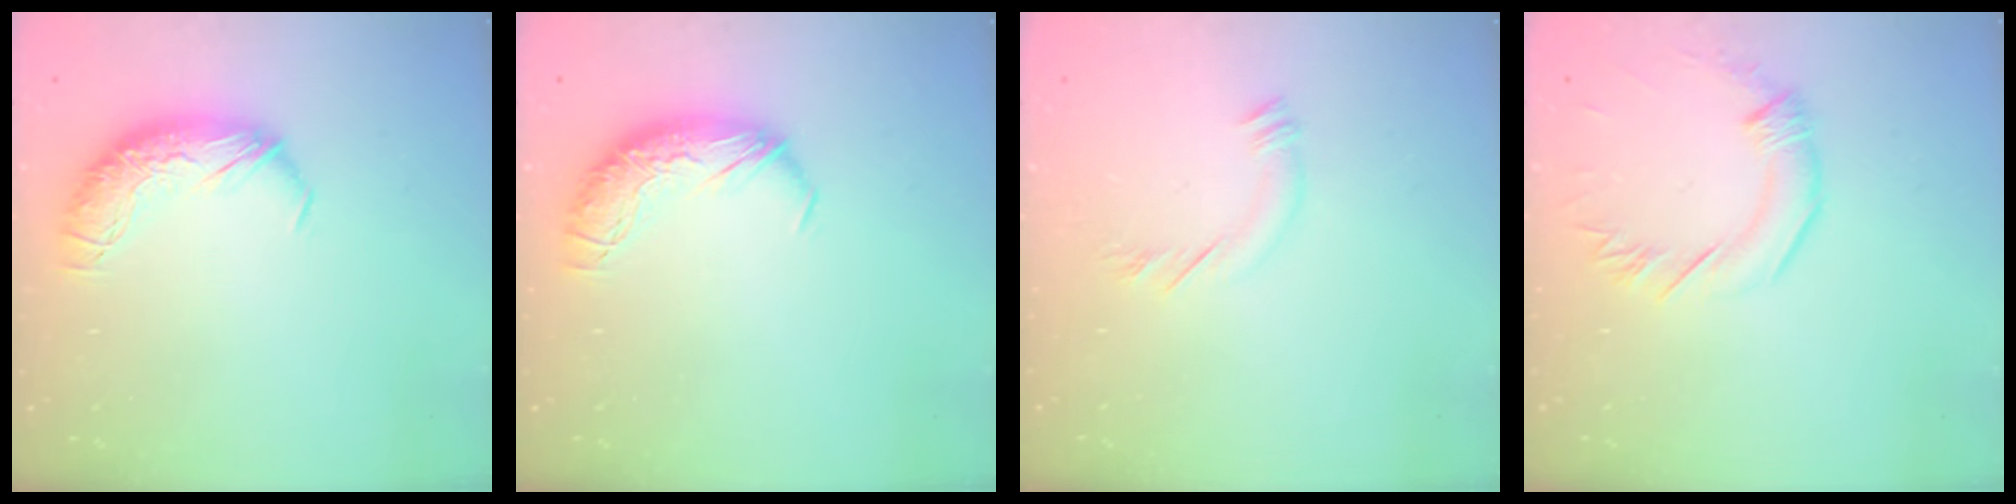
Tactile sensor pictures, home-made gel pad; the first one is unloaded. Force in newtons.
{"total": 0.0}
{"total": 5.2, "press": 5.2, "slide": 0.3}
{"total": 1.0, "press": 1.0, "slide": 0.4}